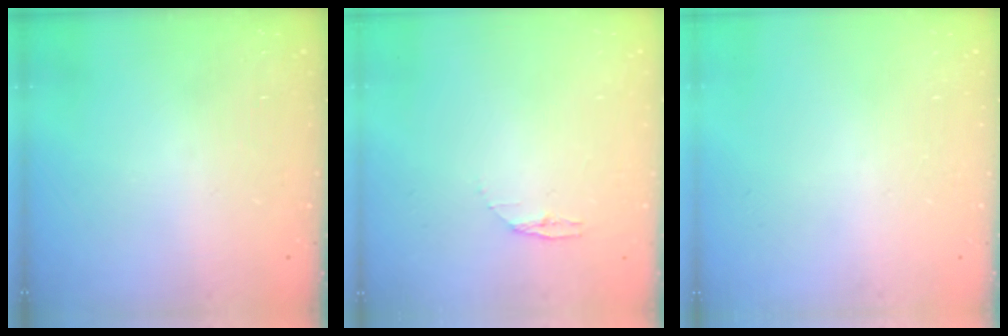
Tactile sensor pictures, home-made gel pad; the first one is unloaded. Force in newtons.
{"total": 3.4, "press": 3.4, "slide": 0.4}
{"total": 0.0}